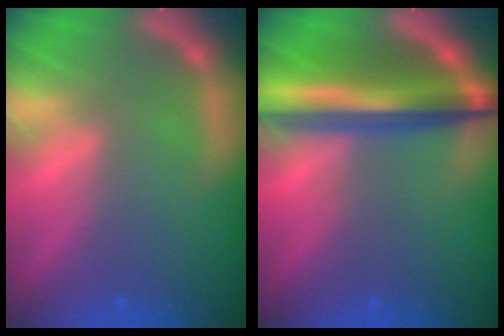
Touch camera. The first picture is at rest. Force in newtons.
{"total": 9.1}